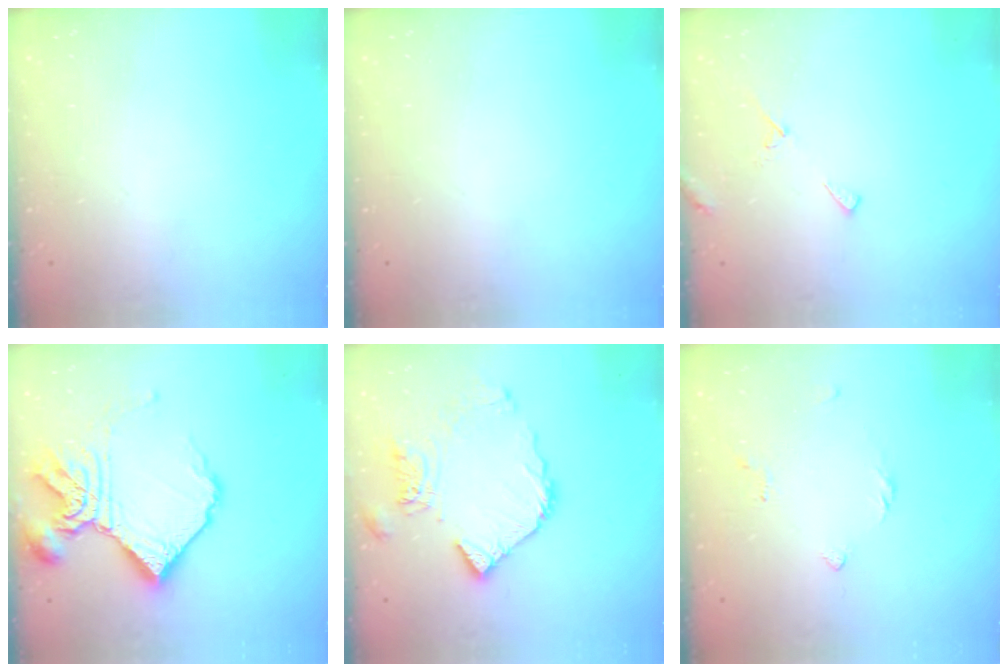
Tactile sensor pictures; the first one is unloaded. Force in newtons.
{"total": 0.0}
{"total": 5.3, "press": 5.3, "slide": 0.5}
{"total": 15.1, "press": 15.1, "slide": 1.4}
{"total": 12.5, "press": 12.4, "slide": 1.6}
{"total": 2.6, "press": 2.5, "slide": 0.6}